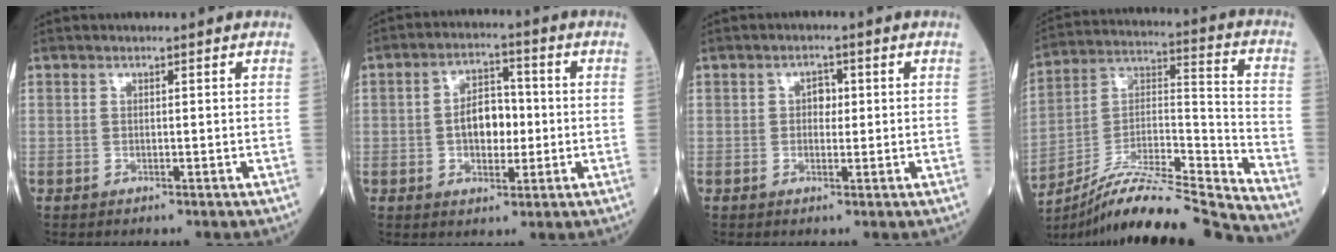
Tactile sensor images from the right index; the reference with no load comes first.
{"total": 6.7, "force": [-0.4, 3.7, 5.6], "torque": [-0.096, 0.014, -0.005]}
{"total": 2.0, "force": [0.4, 1.3, 1.5], "torque": [-0.019, 0.005, 0.006]}
{"total": 20.5, "force": [-18.9, -1.5, 7.7], "torque": [-0.153, 0.014, -0.322]}